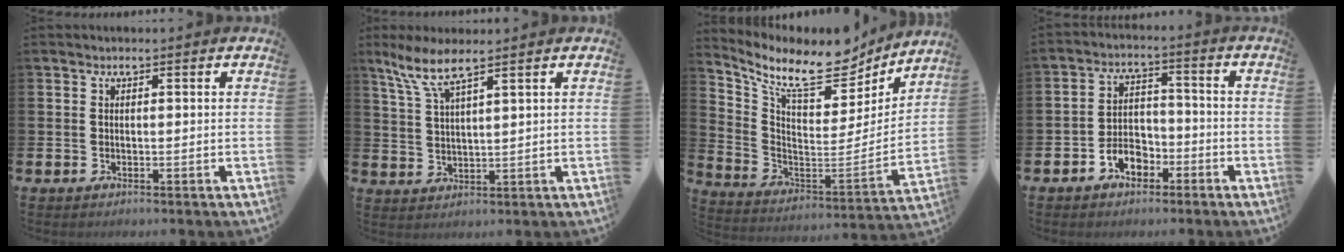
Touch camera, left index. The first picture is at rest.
{"total": 6.1, "force": [4.8, 0.7, 3.8], "torque": [-0.088, -0.009, 0.085]}
{"total": 11.2, "force": [9.4, 3.4, 4.8], "torque": [-0.115, -0.072, 0.155]}
{"total": 4.5, "force": [-2.8, 2.9, 1.9], "torque": [-0.031, 0.006, -0.058]}